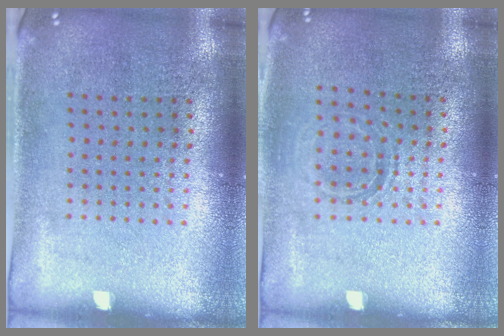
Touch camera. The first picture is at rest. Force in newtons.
{"total": 1.0, "press": 0.9, "slide": 0.4}